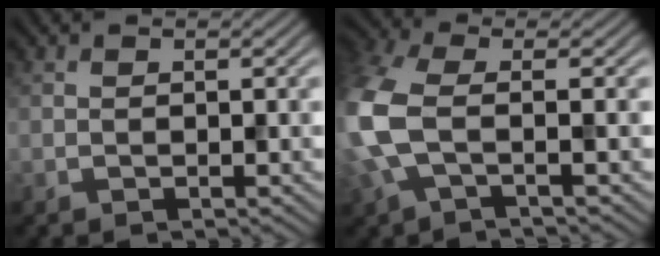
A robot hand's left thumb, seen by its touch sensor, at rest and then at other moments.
{"total": 8.4, "force": [-0.5, 4.1, 7.3], "torque": [-0.210, -0.005, -0.019]}